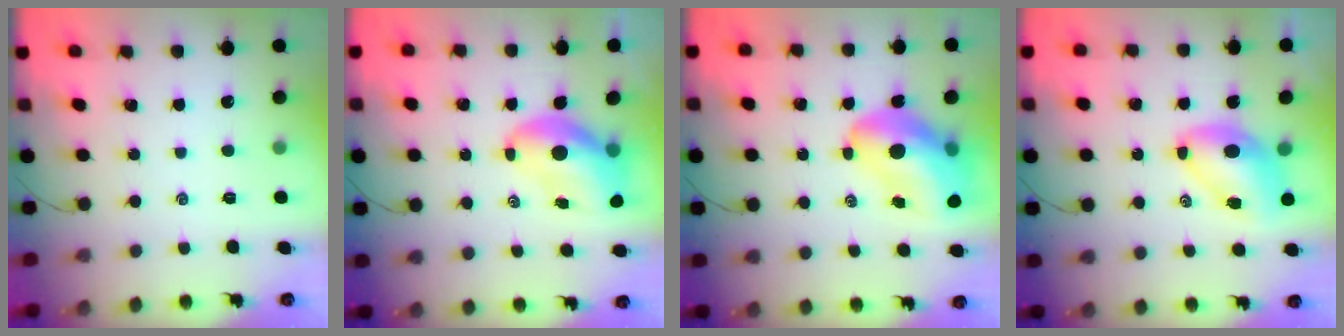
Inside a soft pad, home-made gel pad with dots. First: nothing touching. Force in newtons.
{"total": 10.5, "press": 10.2, "slide": 2.5}
{"total": 15.9, "press": 15.2, "slide": 4.7}
{"total": 8.1, "press": 7.9, "slide": 2.0}